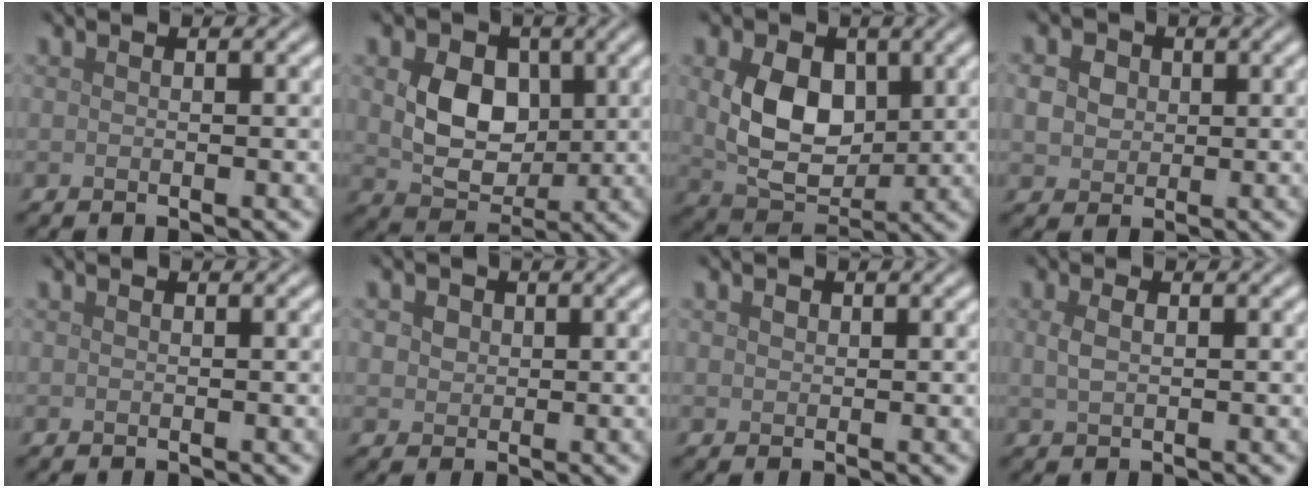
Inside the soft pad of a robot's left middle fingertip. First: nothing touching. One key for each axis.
{"total": 5.7, "fx": 1.0, "fy": 4.3, "fz": 3.7, "tx": -0.071, "ty": -0.007, "tz": 0.017}
{"total": 6.7, "fx": 1.0, "fy": 4.6, "fz": 4.7, "tx": -0.093, "ty": -0.007, "tz": 0.024}
{"total": 4.6, "fx": 1.4, "fy": 3.7, "fz": 2.3, "tx": -0.049, "ty": 0.017, "tz": 0.015}
{"total": 0.0}
{"total": 2.4, "fx": 1.0, "fy": 1.9, "fz": 1.1, "tx": -0.024, "ty": 0.006, "tz": 0.016}
{"total": 0.6, "fx": 0.3, "fy": 0.5, "fz": 0.2, "tx": -0.004, "ty": -0.001, "tz": 0.006}
{"total": 1.4, "fx": 0.3, "fy": 0.7, "fz": 1.1, "tx": -0.031, "ty": -0.001, "tz": 0.009}